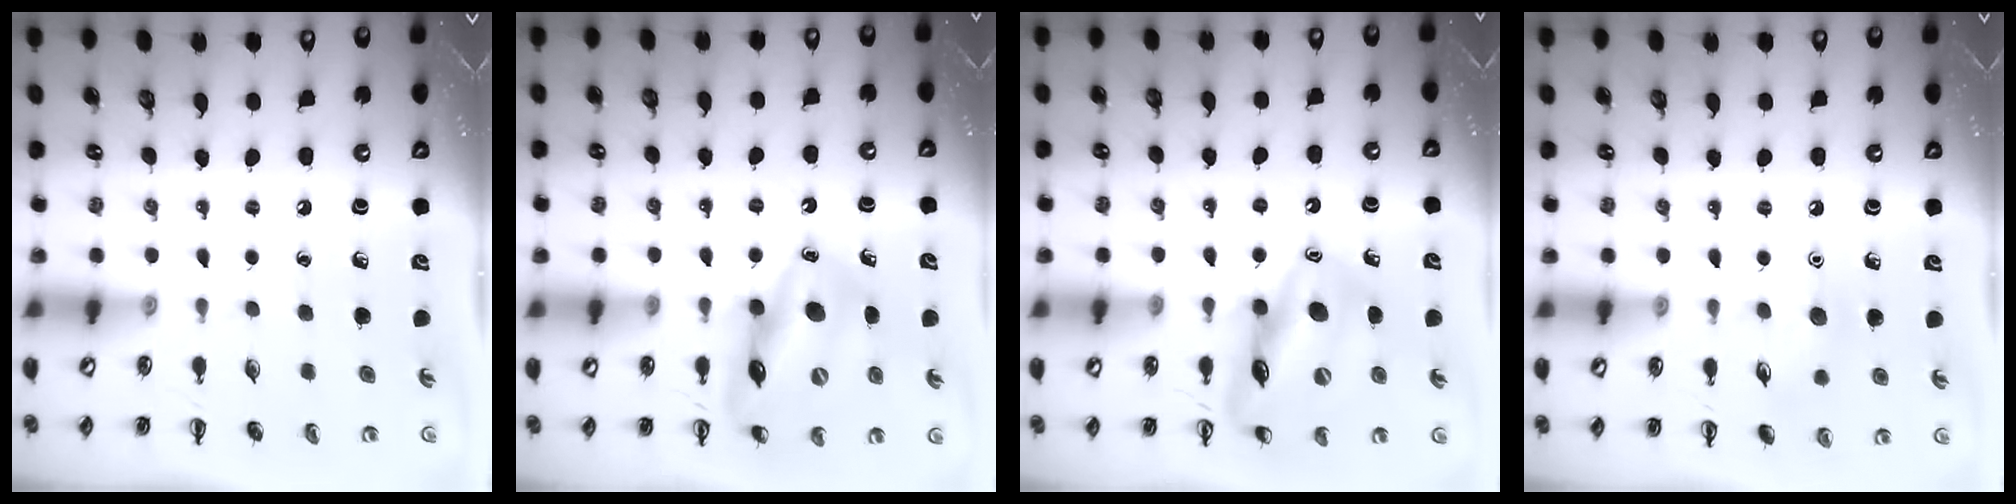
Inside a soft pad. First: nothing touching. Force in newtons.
{"total": 15.9, "press": 15.6, "slide": 3.4}
{"total": 15.4, "press": 15.4, "slide": 1.3}
{"total": 8.1, "press": 7.9, "slide": 1.8}